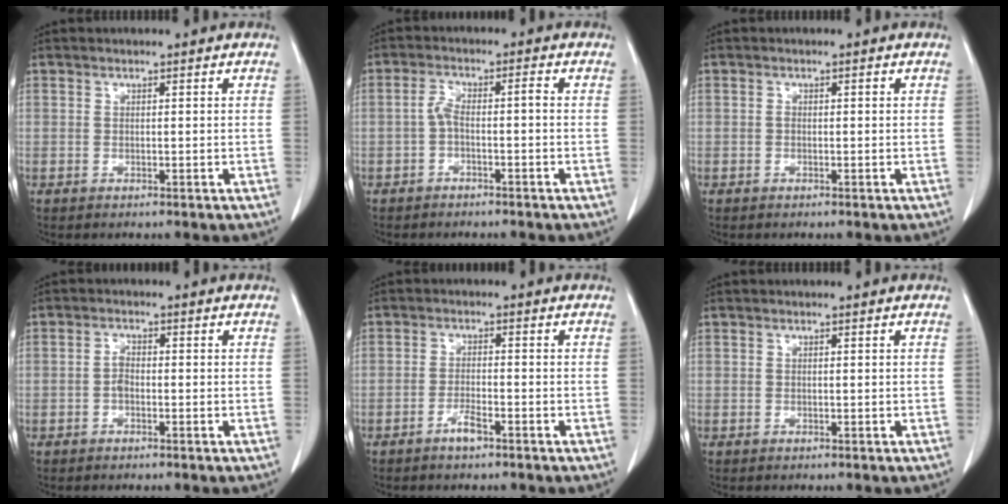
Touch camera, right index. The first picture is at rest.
{"total": 3.2, "force": [-1.0, 0.9, 2.9], "torque": [-0.062, 0.017, -0.018]}
{"total": 0.6, "force": [0.0, 0.3, 0.5], "torque": [-0.008, 0.002, 0.000]}
{"total": 2.0, "force": [-0.8, 0.9, 1.5], "torque": [-0.026, 0.006, -0.017]}
{"total": 2.4, "force": [-1.7, 0.4, 1.7], "torque": [-0.031, 0.001, -0.029]}
{"total": 0.0}